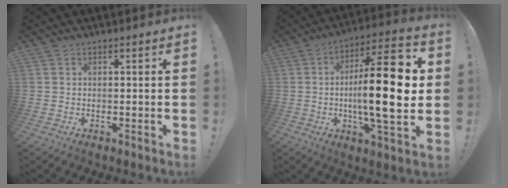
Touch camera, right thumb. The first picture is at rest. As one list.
[{"total": 23.0, "force": [0.0, 5.9, 22.2], "torque": [-0.371, -0.004, -0.008]}]